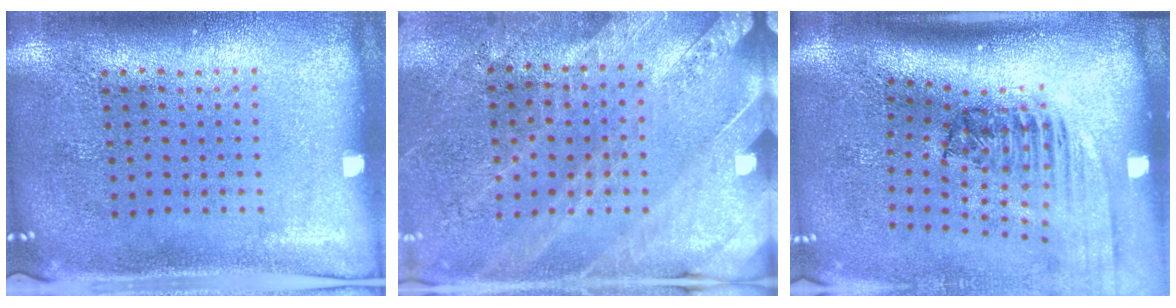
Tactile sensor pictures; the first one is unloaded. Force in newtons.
{"total": 2.4, "press": 2.4, "slide": 0.6}
{"total": 2.5, "press": 1.7, "slide": 1.8}